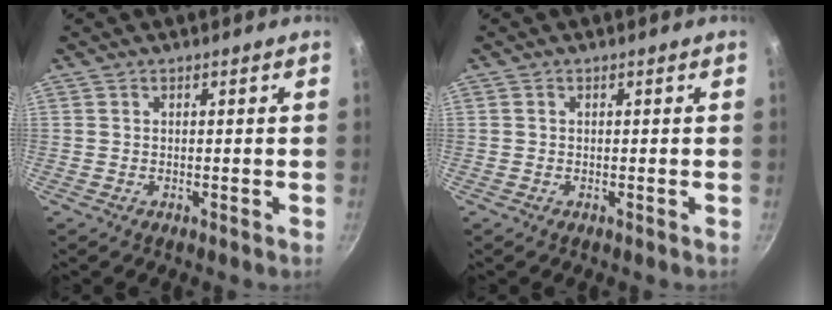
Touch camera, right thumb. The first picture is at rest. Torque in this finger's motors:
{"motor_torque": [-0.37, -0.50, 0.21, 0.07, -0.03]}